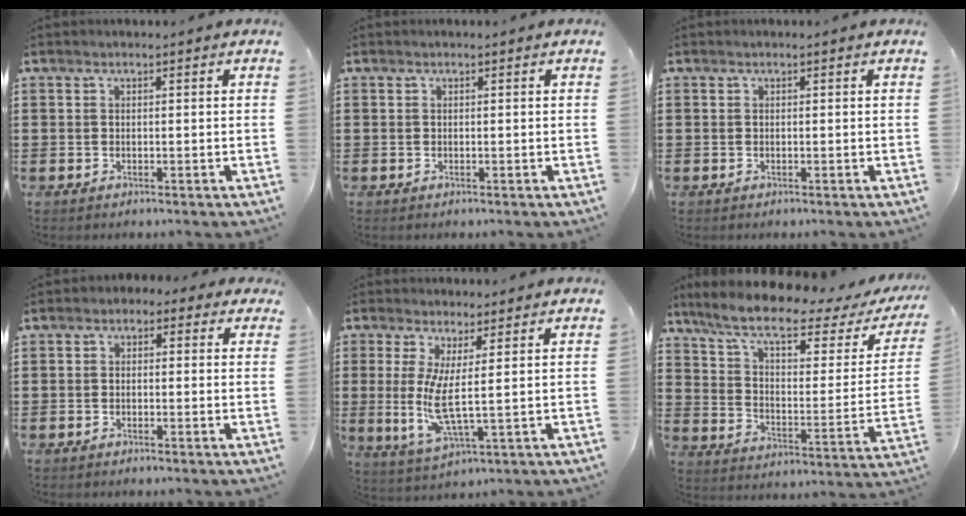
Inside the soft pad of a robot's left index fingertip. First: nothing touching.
{"total": 0.0}
{"total": 0.0}
{"total": 1.4, "force": [-0.9, 0.9, 0.4], "torque": [-0.011, 0.007, -0.021]}
{"total": 7.4, "force": [1.4, 0.8, 7.2], "torque": [-0.151, -0.028, 0.021]}
{"total": 8.8, "force": [6.5, 1.7, 5.7], "torque": [-0.137, -0.032, 0.109]}